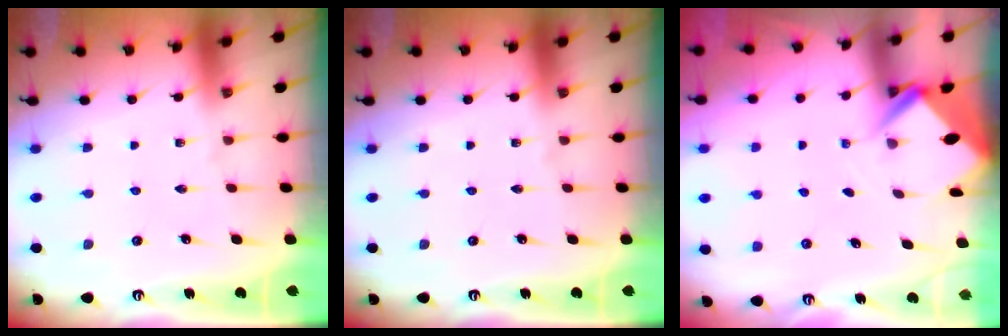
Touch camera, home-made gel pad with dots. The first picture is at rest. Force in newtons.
{"total": 0.0}
{"total": 2.6, "press": 2.6, "slide": 0.2}